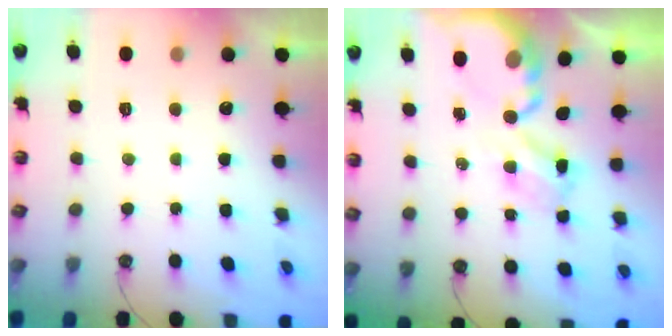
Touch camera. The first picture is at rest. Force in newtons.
{"total": 5.4, "press": 5.4, "slide": 0.3}